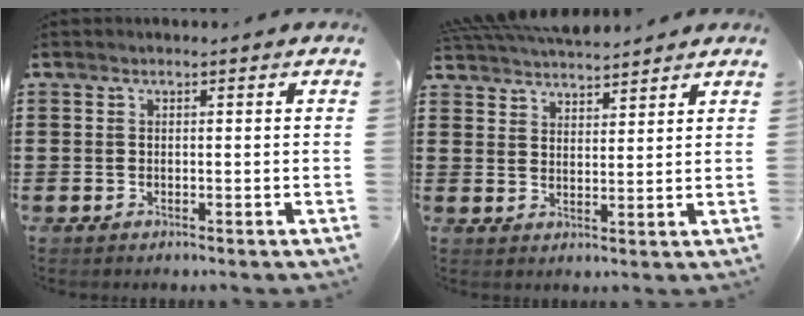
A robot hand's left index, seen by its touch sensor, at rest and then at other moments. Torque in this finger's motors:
{"motor_torque": [0.94, -1.02, 0.27, 0.20]}